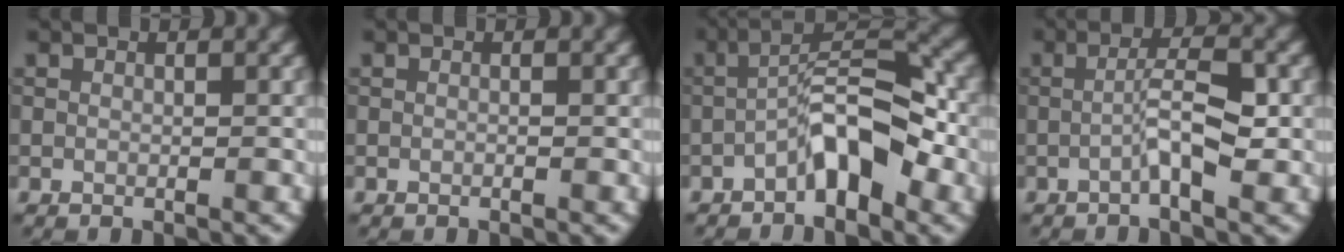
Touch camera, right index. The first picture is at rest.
{"total": 0.0}
{"total": 5.6, "force": [-2.5, 1.9, 4.7], "torque": [-0.078, 0.025, -0.046]}
{"total": 3.7, "force": [-0.9, 0.5, 3.6], "torque": [-0.063, 0.008, -0.023]}